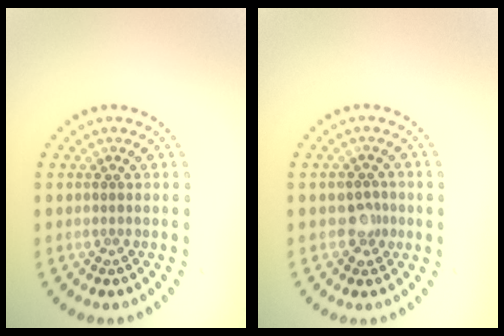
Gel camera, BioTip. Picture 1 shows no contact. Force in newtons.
{"total": 1.7, "press": 1.6, "slide": 0.5}